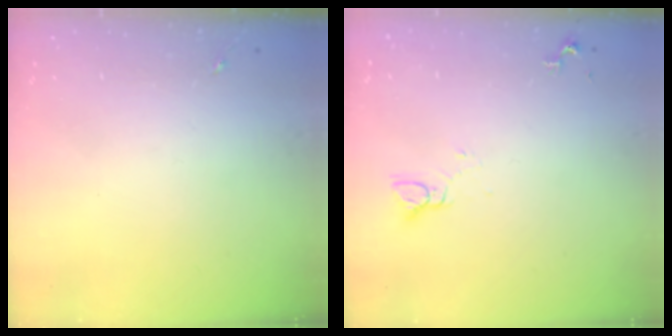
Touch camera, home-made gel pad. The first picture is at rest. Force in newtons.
{"total": 3.2, "press": 3.2, "slide": 0.2}